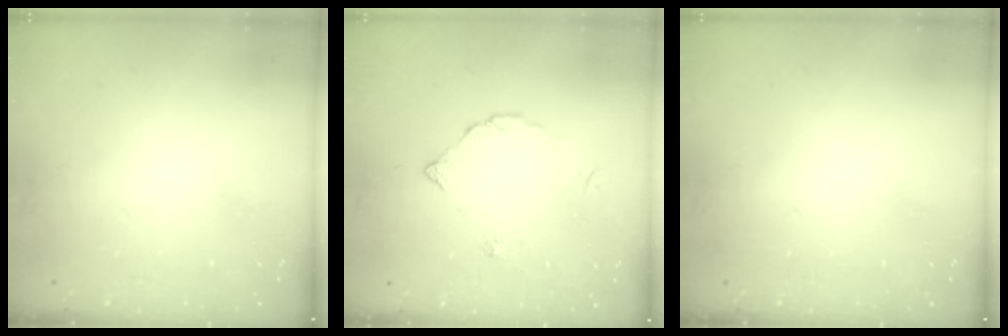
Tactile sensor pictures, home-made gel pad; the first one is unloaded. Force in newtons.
{"total": 2.9, "press": 2.9, "slide": 0.1}
{"total": 0.0}